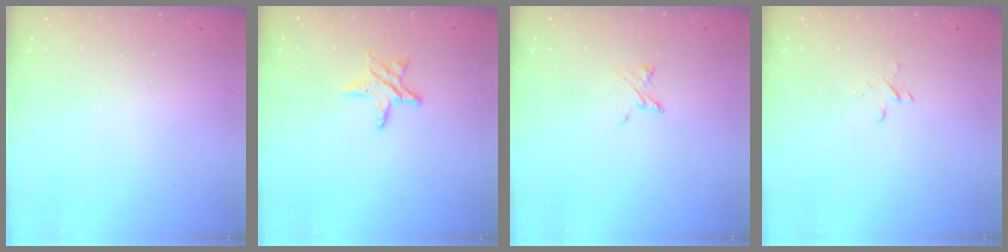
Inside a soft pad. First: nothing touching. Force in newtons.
{"total": 7.9, "press": 7.9, "slide": 0.6}
{"total": 3.9, "press": 3.9, "slide": 0.4}
{"total": 2.2, "press": 2.2, "slide": 0.2}